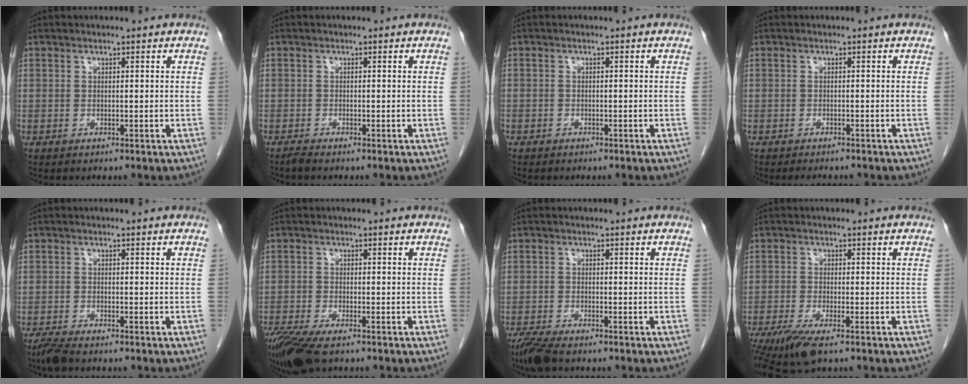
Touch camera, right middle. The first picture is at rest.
{"total": 0.9, "force": [-0.8, -0.1, 0.4], "torque": [-0.014, -0.003, -0.018]}
{"total": 0.9, "force": [-0.7, 0.5, 0.2], "torque": [-0.003, 0.002, -0.009]}
{"total": 2.8, "force": [-2.6, 0.5, 0.9], "torque": [-0.012, -0.007, -0.032]}
{"total": 2.8, "force": [-2.3, 0.4, 1.5], "torque": [-0.038, -0.009, -0.044]}
{"total": 8.8, "force": [-6.3, 2.4, 5.6], "torque": [-0.104, -0.020, -0.111]}
{"total": 4.4, "force": [-3.5, 0.8, 2.6], "torque": [-0.054, -0.013, -0.063]}
{"total": 7.0, "force": [-4.8, 1.3, 5.0], "torque": [-0.089, -0.018, -0.084]}